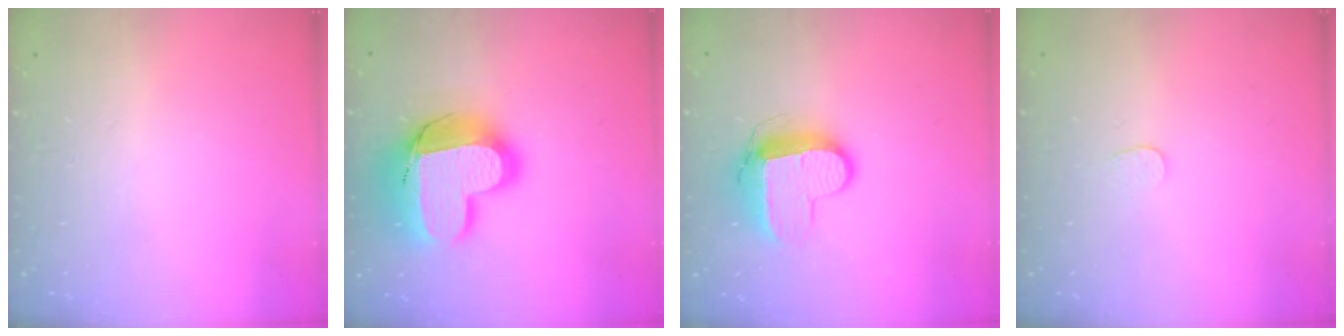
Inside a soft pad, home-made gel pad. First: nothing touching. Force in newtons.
{"total": 18.9, "press": 18.9, "slide": 1.6}
{"total": 10.8, "press": 10.8, "slide": 0.9}
{"total": 3.0, "press": 3.0, "slide": 0.2}